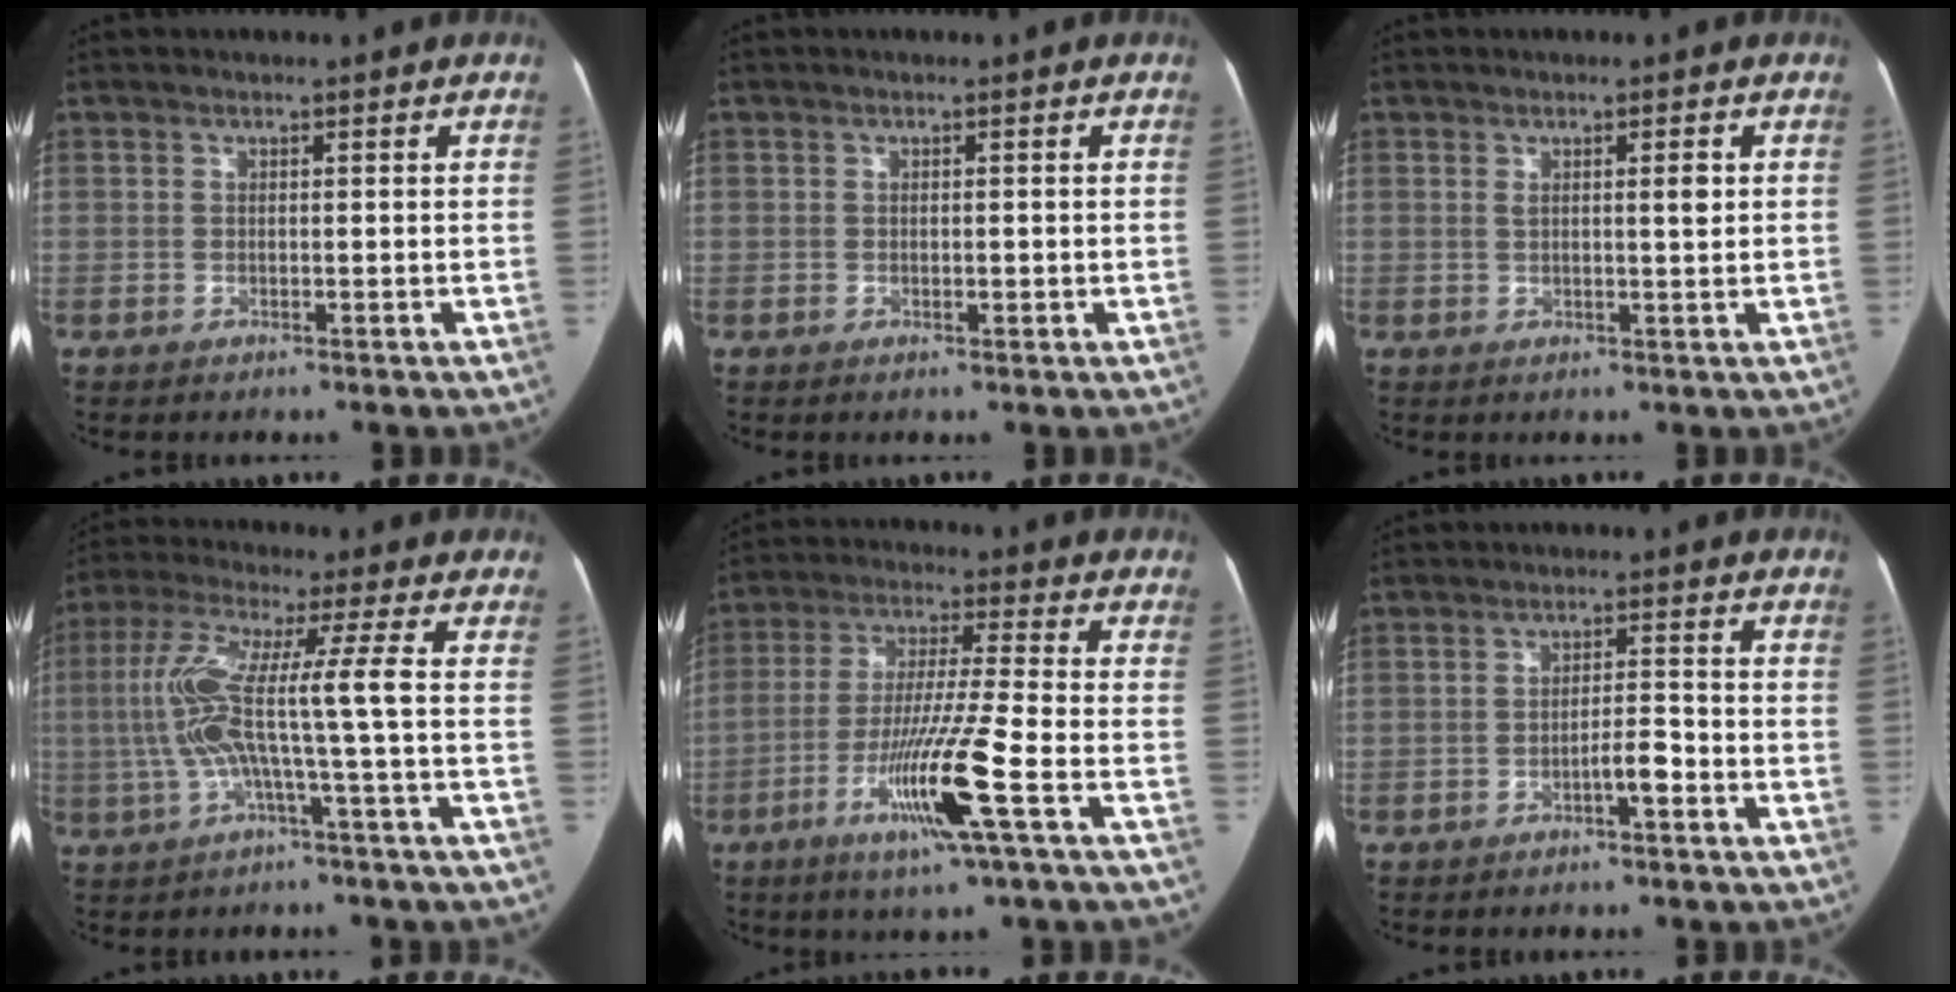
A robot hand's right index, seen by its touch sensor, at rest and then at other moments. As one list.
[{"total": 0.8, "force": [-0.1, 0.5, 0.7], "torque": [-0.007, -0.001, -0.001]}, {"total": 2.7, "force": [0.9, 0.4, 2.5], "torque": [-0.038, 0.001, 0.012]}, {"total": 10.0, "force": [-1.0, -1.2, 9.9], "torque": [-0.212, 0.021, -0.021]}, {"total": 12.4, "force": [-5.3, -1.2, 11.2], "torque": [-0.214, -0.025, -0.104]}, {"total": 3.2, "force": [-1.8, 0.4, 2.6], "torque": [-0.039, 0.006, -0.030]}]